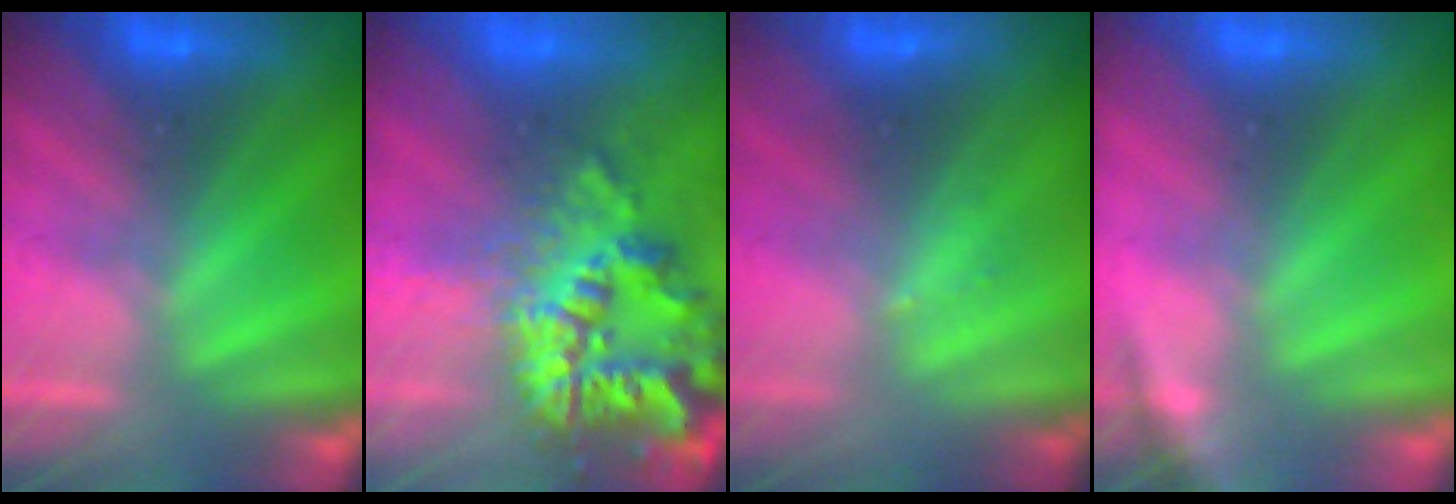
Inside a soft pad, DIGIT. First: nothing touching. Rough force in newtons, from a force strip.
{"total": 8.2}
{"total": 1.3}
{"total": 1.7}